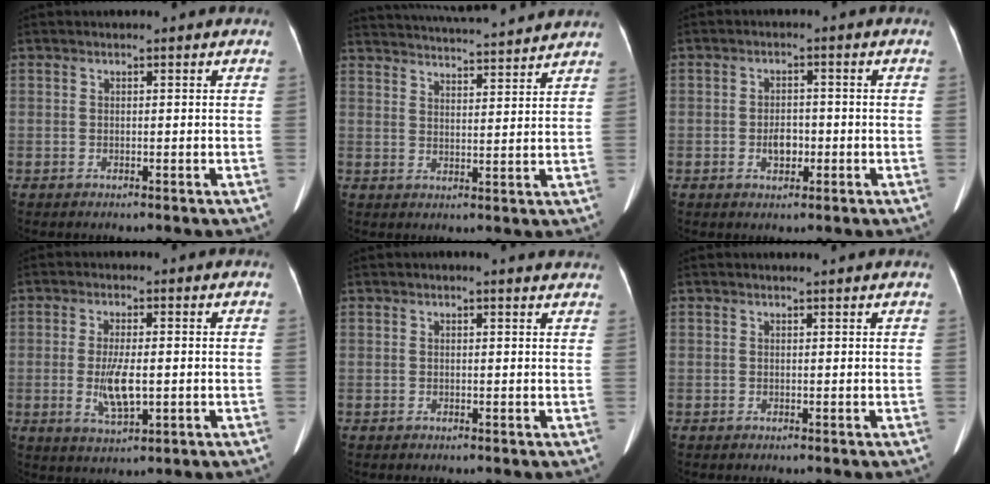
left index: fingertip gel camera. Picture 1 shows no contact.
{"total": 17.2, "force": [16.2, 1.2, 5.7], "torque": [-0.101, 0.024, 0.229]}
{"total": 3.1, "force": [-1.0, 1.9, 2.2], "torque": [-0.039, 0.006, -0.013]}
{"total": 4.1, "force": [-0.4, 1.0, 3.9], "torque": [-0.084, -0.007, -0.006]}
{"total": 3.7, "force": [3.3, 0.6, 1.6], "torque": [-0.022, 0.008, 0.022]}
{"total": 1.6, "force": [1.5, -0.2, 0.5], "torque": [-0.012, 0.004, 0.019]}